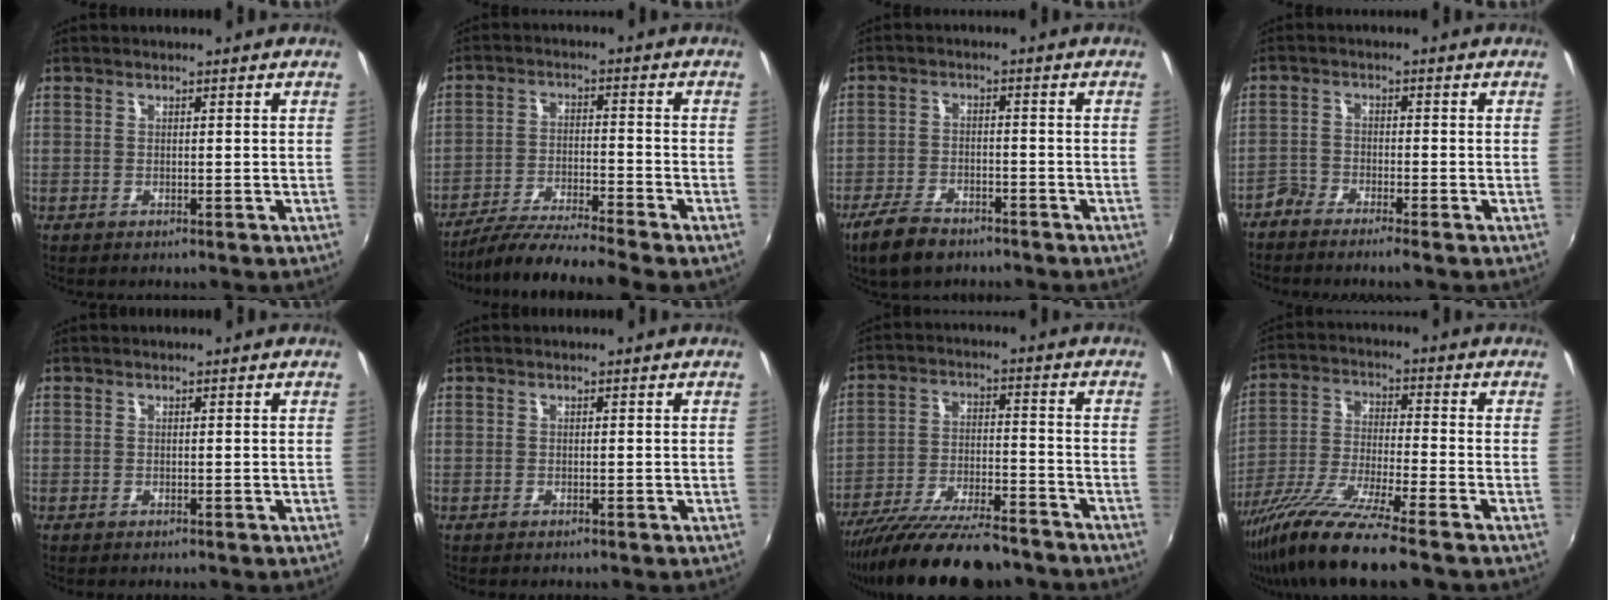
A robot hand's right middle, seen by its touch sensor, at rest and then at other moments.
{"total": 11.1, "force": [-9.9, -0.5, 4.9], "torque": [-0.105, -0.016, -0.171]}
{"total": 7.8, "force": [-5.8, 3.3, 4.0], "torque": [-0.110, -0.011, -0.106]}
{"total": 3.0, "force": [-2.7, 0.4, 1.1], "torque": [-0.041, -0.001, -0.061]}
{"total": 0.0}
{"total": 0.0}
{"total": 18.8, "force": [-15.9, 3.8, 9.2], "torque": [-0.181, -0.037, -0.251]}
{"total": 14.2, "force": [-10.8, 0.2, 9.3], "torque": [-0.189, -0.036, -0.198]}